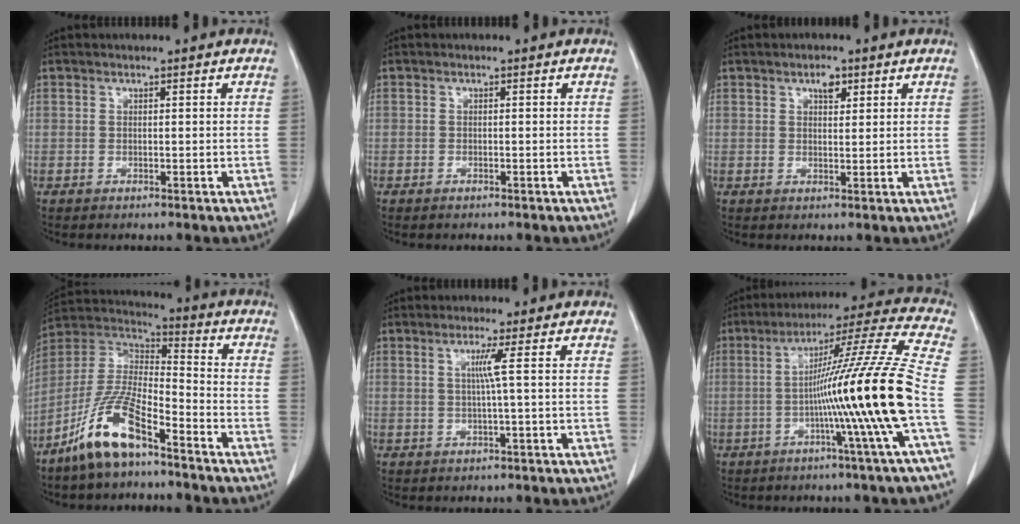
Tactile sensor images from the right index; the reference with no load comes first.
{"total": 0.5, "force": [-0.4, 0.2, 0.2], "torque": [-0.009, 0.000, -0.007]}
{"total": 2.3, "force": [1.3, 1.1, 1.6], "torque": [-0.025, 0.001, 0.020]}
{"total": 13.0, "force": [-8.7, 3.1, 9.2], "torque": [-0.199, 0.003, -0.166]}
{"total": 2.4, "force": [0.4, -1.0, 2.2], "torque": [-0.044, -0.002, 0.009]}
{"total": 17.9, "force": [-3.2, -3.6, 17.3], "torque": [-0.262, -0.005, -0.063]}